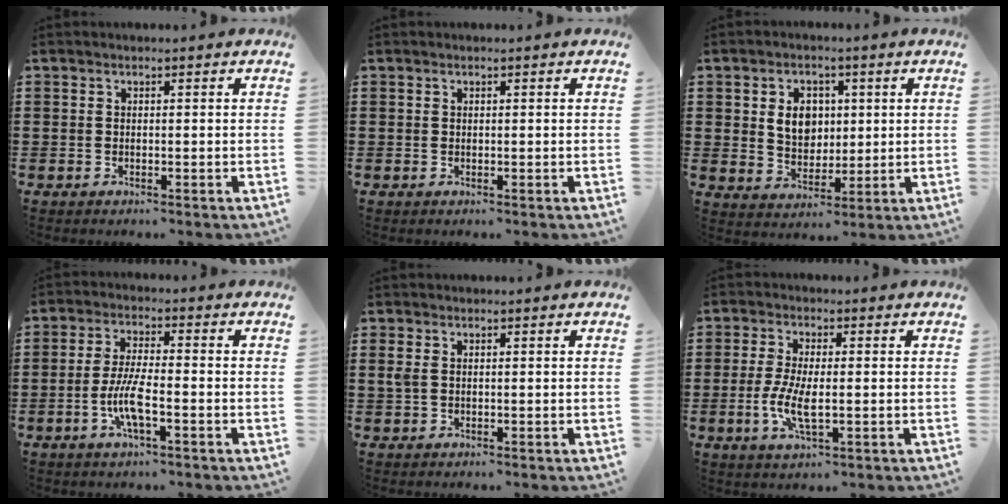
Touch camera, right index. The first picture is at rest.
{"total": 0.0}
{"total": 6.0, "force": [1.2, 4.9, 3.2], "torque": [-0.066, 0.011, 0.015]}
{"total": 6.4, "force": [-2.3, 1.3, 5.8], "torque": [-0.131, -0.013, -0.049]}
{"total": 1.5, "force": [0.3, 0.9, 1.2], "torque": [-0.041, 0.000, 0.000]}
{"total": 6.2, "force": [-1.0, 2.1, 5.8], "torque": [-0.127, -0.007, -0.023]}